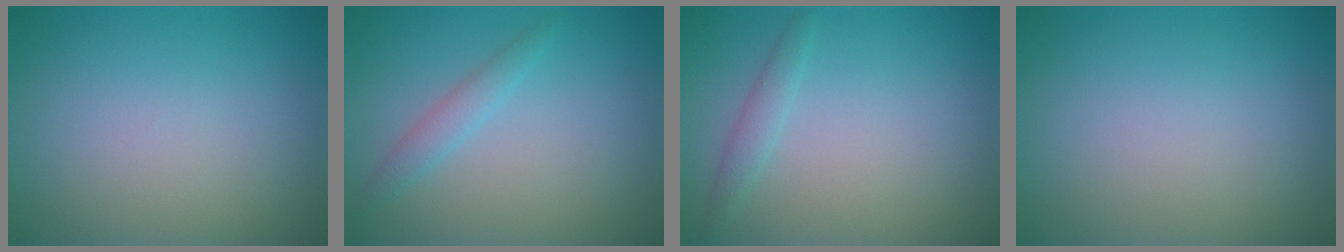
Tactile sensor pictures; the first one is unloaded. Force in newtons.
{"total": 1.6, "press": 1.6, "slide": 0.1}
{"total": 1.2, "press": 1.2, "slide": 0.0}
{"total": 0.0}